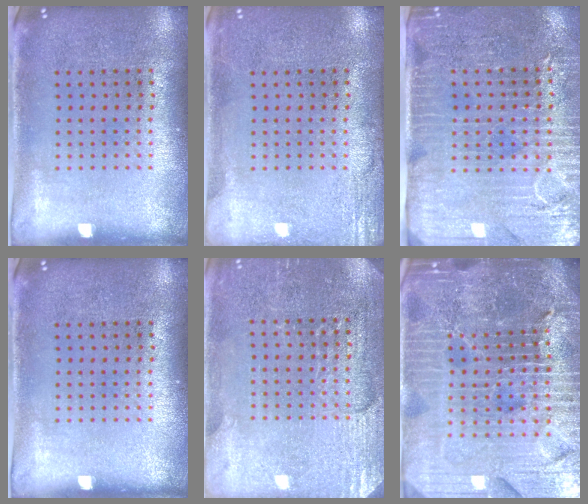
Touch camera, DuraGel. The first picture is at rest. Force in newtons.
{"total": 2.4, "press": 2.4, "slide": 0.3}
{"total": 3.6, "press": 3.3, "slide": 1.3}
{"total": 0.0}
{"total": 2.9, "press": 2.8, "slide": 0.2}
{"total": 6.7, "press": 5.9, "slide": 3.2}